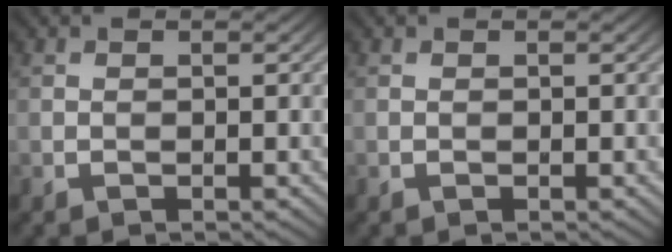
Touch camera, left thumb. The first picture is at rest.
{"total": 0.0}